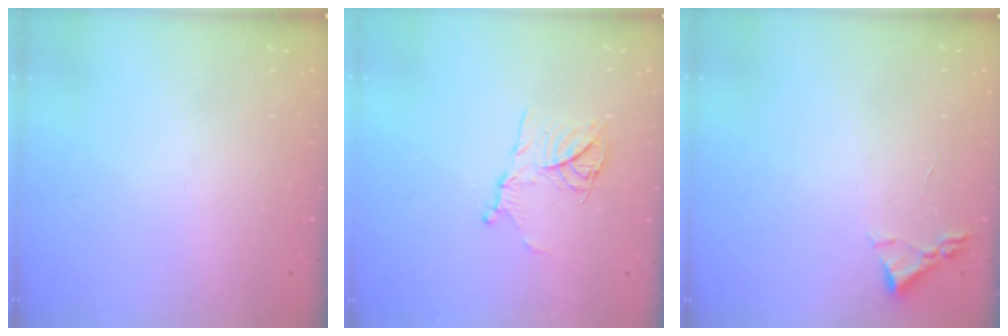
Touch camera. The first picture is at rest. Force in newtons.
{"total": 12.7, "press": 12.6, "slide": 1.4}
{"total": 2.2, "press": 2.2, "slide": 0.3}